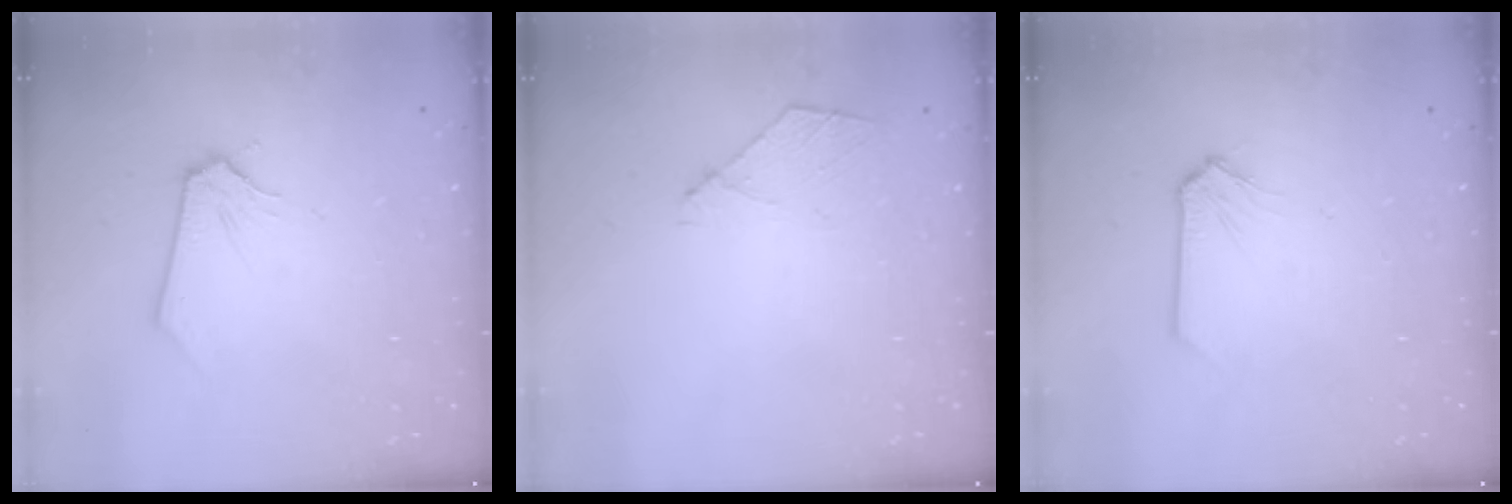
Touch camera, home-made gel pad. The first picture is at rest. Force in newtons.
{"total": 5.5, "press": 5.5, "slide": 0.8}
{"total": 0.0}